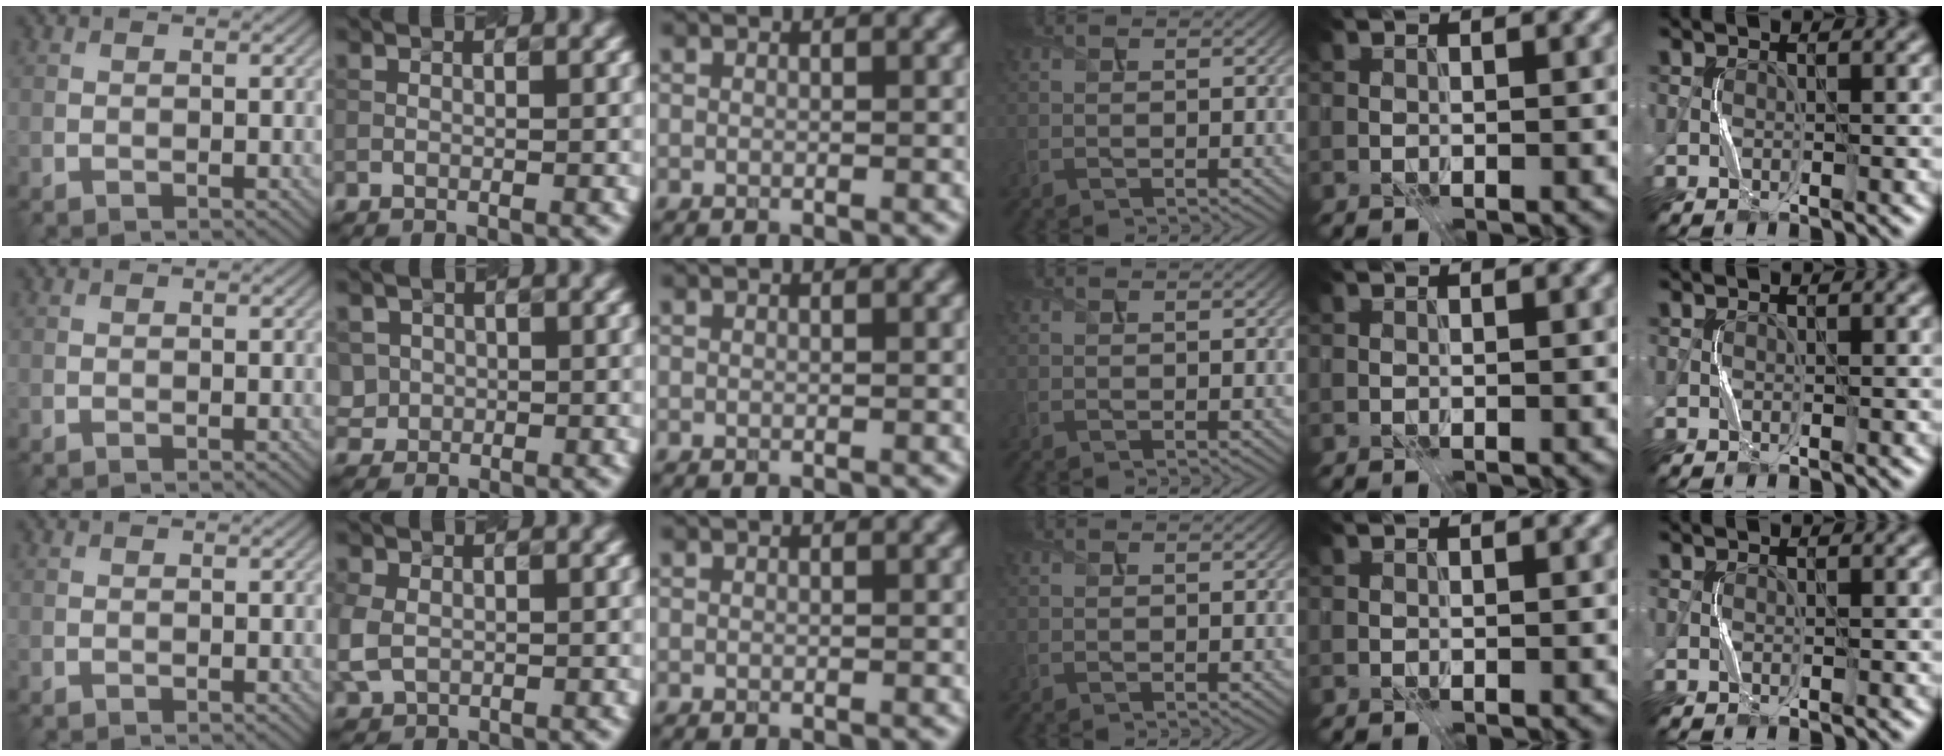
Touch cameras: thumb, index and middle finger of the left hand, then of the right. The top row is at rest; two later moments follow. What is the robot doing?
{"motion": "press", "object": "toy piano key"}